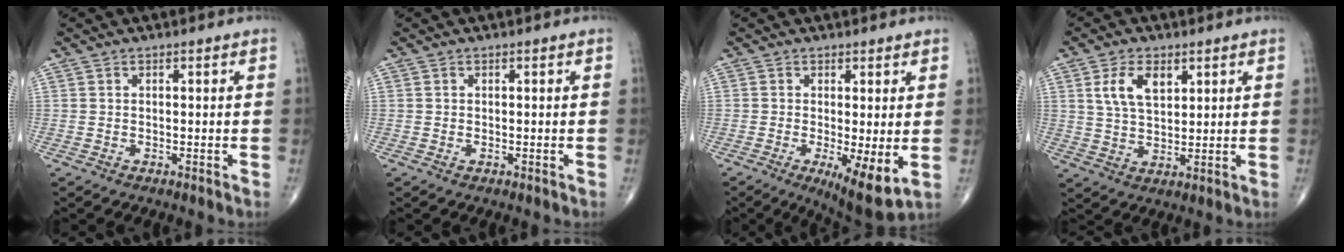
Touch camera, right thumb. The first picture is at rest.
{"total": 0.0}
{"total": 8.5, "force": [-1.5, 2.4, 8.0], "torque": [-0.129, -0.027, -0.020]}
{"total": 7.3, "force": [3.0, 4.1, 5.3], "torque": [-0.089, -0.011, 0.062]}